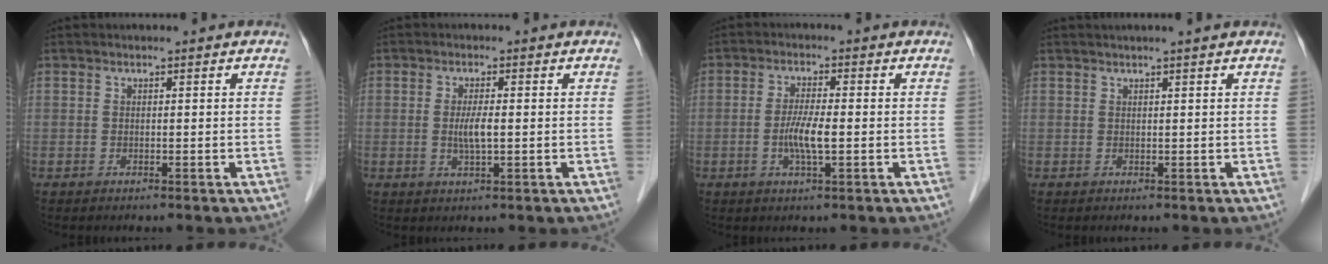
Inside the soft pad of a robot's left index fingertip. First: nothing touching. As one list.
[{"total": 3.0, "force": [-0.2, 0.4, 3.0], "torque": [-0.060, -0.003, -0.003]}, {"total": 4.5, "force": [-0.9, 0.4, 4.4], "torque": [-0.089, -0.005, -0.019]}, {"total": 3.2, "force": [2.6, -0.7, 1.8], "torque": [-0.020, 0.020, 0.039]}]